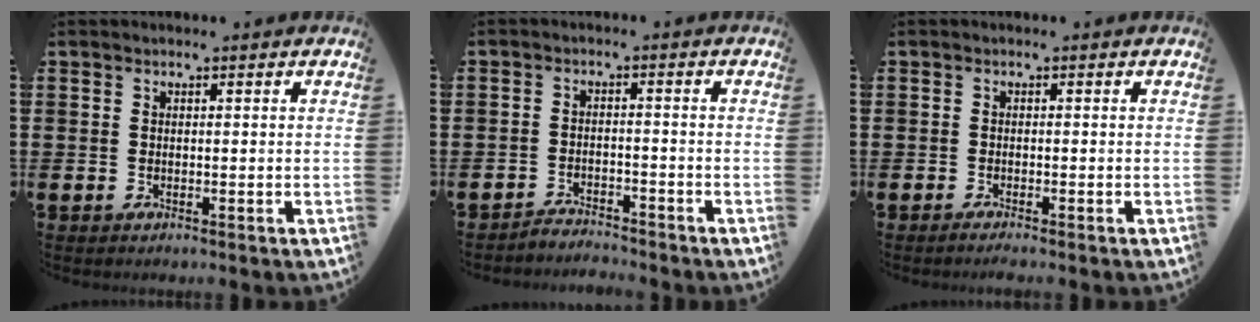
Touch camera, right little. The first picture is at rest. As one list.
[{"total": 2.5, "force": [-2.4, 0.0, -0.3], "torque": [-0.002, 0.004, -0.054]}, {"total": 0.8, "force": [-0.6, 0.0, 0.5], "torque": [-0.008, -0.003, -0.012]}]